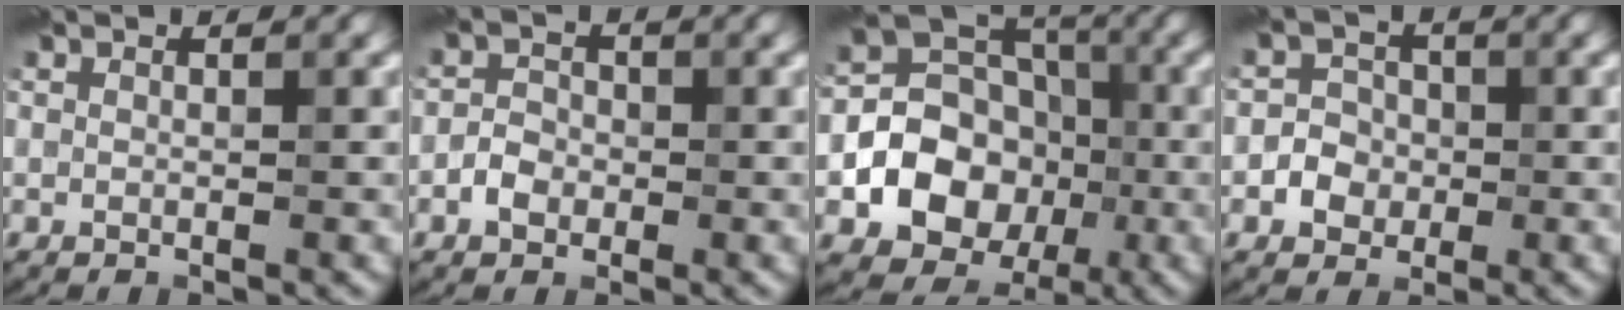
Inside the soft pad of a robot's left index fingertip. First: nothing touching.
{"total": 2.0, "force": [-0.8, 1.6, 1.0], "torque": [-0.014, 0.004, -0.021]}
{"total": 8.7, "force": [-2.1, 7.1, 4.5], "torque": [-0.068, -0.003, -0.050]}
{"total": 2.5, "force": [-0.7, 2.3, 0.8], "torque": [0.003, 0.001, -0.021]}